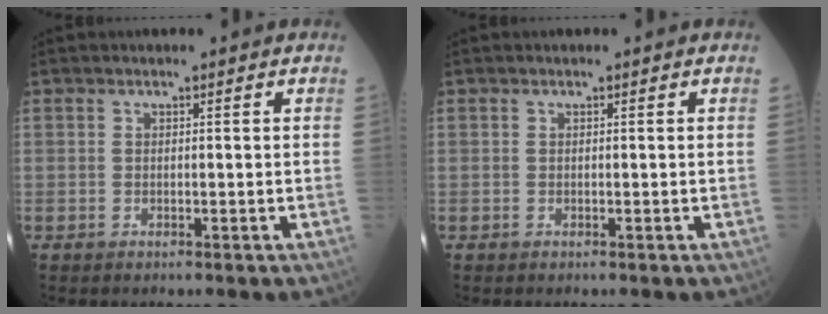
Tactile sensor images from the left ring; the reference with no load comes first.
{"total": 0.0}